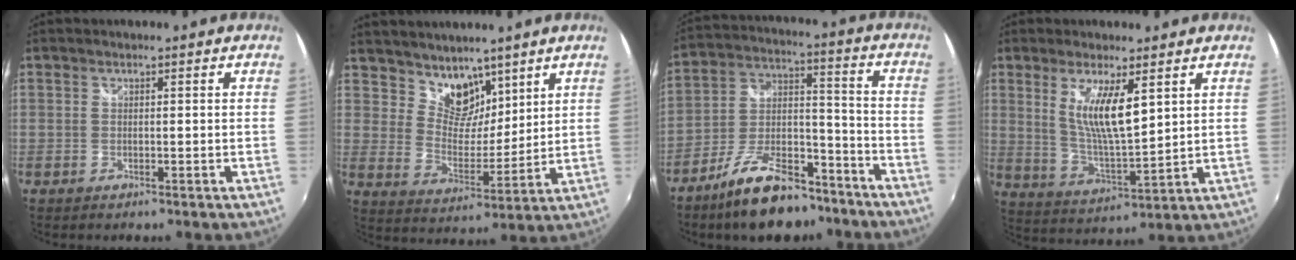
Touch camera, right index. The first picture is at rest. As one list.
[{"total": 9.1, "force": [6.9, 5.2, 2.8], "torque": [-0.040, -0.001, 0.130]}, {"total": 17.0, "force": [-12.0, 7.1, 9.7], "torque": [-0.180, 0.019, -0.191]}, {"total": 9.7, "force": [3.9, 2.1, 8.7], "torque": [-0.160, -0.016, 0.081]}]